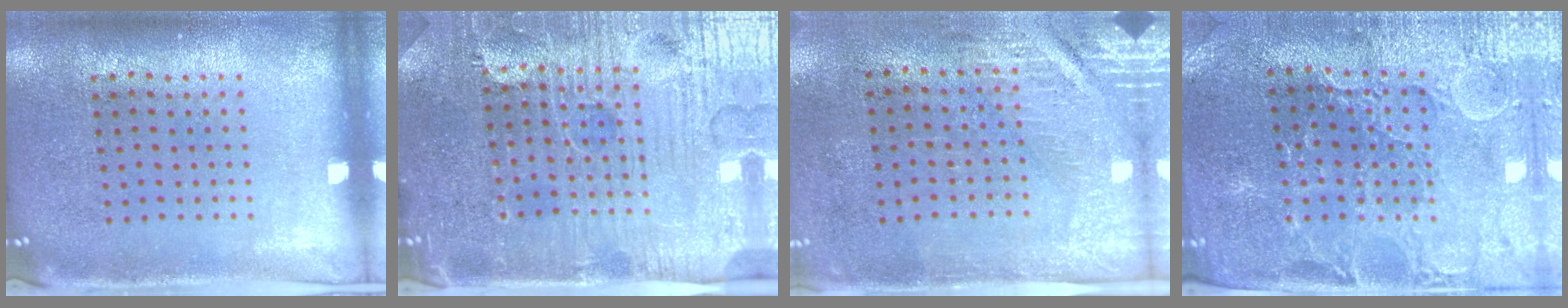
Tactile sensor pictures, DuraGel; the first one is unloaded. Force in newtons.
{"total": 5.1, "press": 4.8, "slide": 1.8}
{"total": 2.9, "press": 2.5, "slide": 1.5}
{"total": 1.9, "press": 1.8, "slide": 0.5}